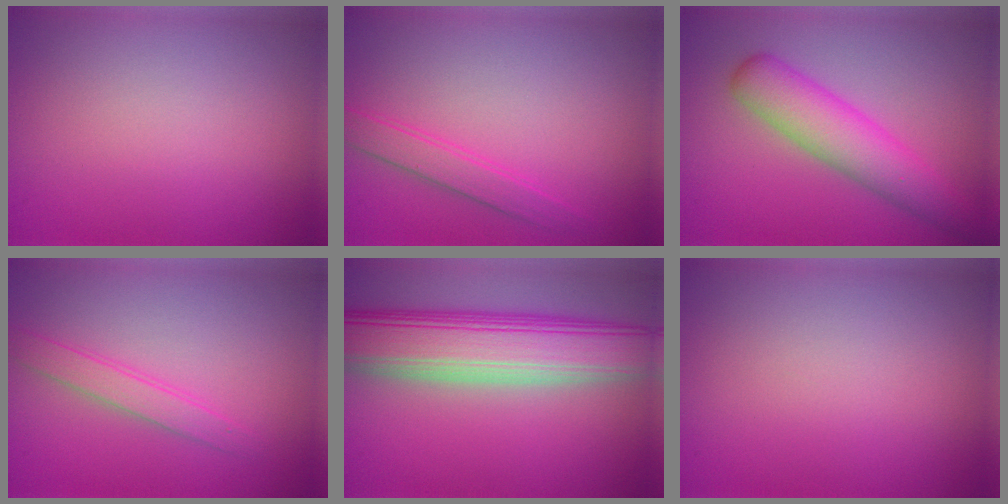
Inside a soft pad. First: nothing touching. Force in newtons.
{"total": 2.1, "press": 2.1, "slide": 0.1}
{"total": 5.2, "press": 5.2, "slide": 0.3}
{"total": 2.0, "press": 2.0, "slide": 0.0}
{"total": 9.8, "press": 9.8, "slide": 0.6}
{"total": 0.0}